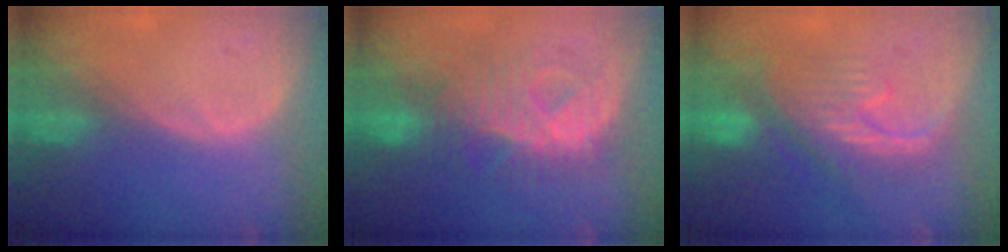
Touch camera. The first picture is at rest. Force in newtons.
{"total": 8.4, "press": 8.4, "slide": 0.1}
{"total": 8.4, "press": 8.3, "slide": 1.4}